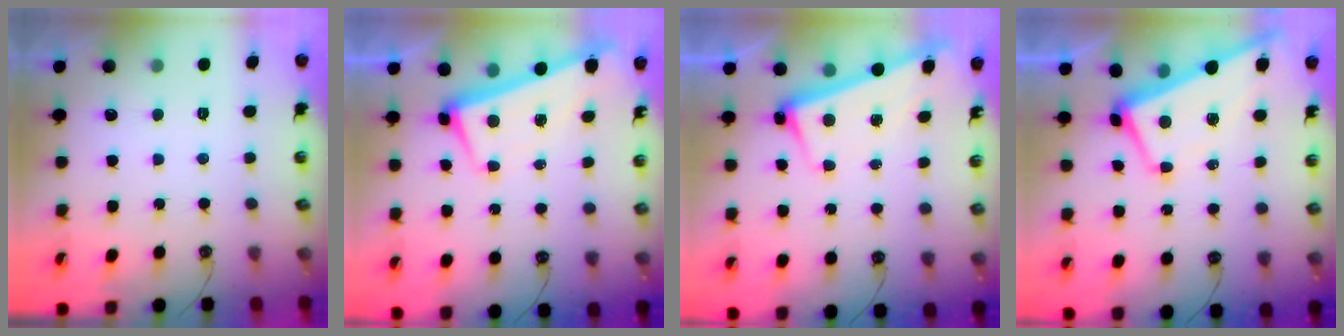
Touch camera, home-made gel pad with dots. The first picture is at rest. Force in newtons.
{"total": 2.1, "press": 1.9, "slide": 0.8}
{"total": 2.6, "press": 2.4, "slide": 1.0}
{"total": 1.5, "press": 1.3, "slide": 0.8}